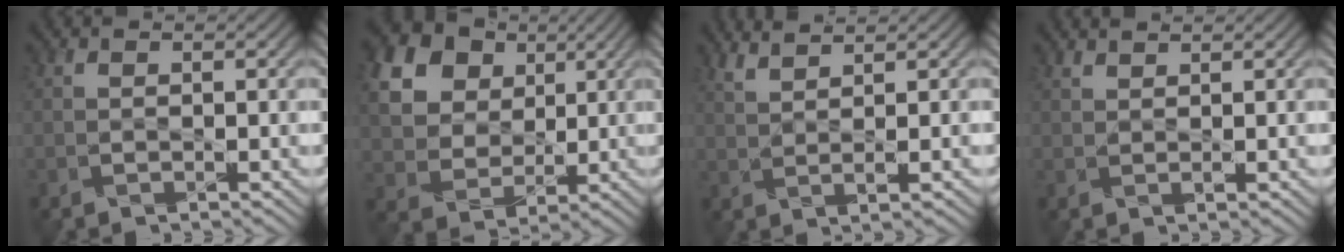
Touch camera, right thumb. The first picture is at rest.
{"total": 21.3, "force": [9.2, 16.8, 9.3], "torque": [-0.273, 0.023, 0.185]}
{"total": 3.5, "force": [2.6, 0.5, 2.3], "torque": [-0.038, -0.002, 0.048]}
{"total": 1.3, "force": [1.1, 0.1, 0.6], "torque": [-0.020, 0.000, 0.025]}